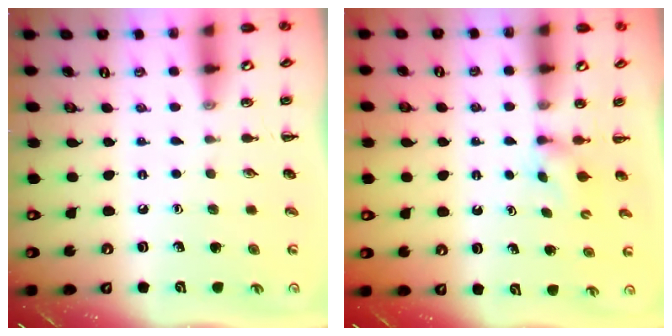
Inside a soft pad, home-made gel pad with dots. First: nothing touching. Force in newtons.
{"total": 1.8, "press": 1.5, "slide": 0.9}